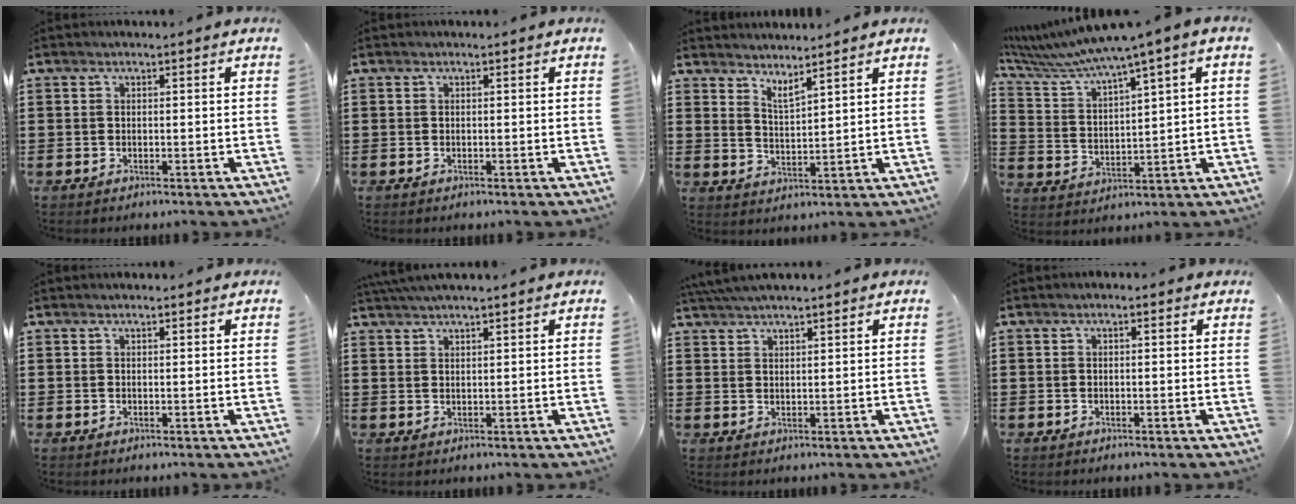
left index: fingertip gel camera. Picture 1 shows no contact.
{"total": 0.0}
{"total": 3.2, "force": [3.1, -0.3, 0.6], "torque": [-0.019, -0.011, 0.057]}
{"total": 5.8, "force": [4.6, -0.8, 3.5], "torque": [-0.089, -0.037, 0.072]}
{"total": 0.9, "force": [0.7, 0.2, 0.4], "torque": [-0.008, 0.002, 0.014]}
{"total": 2.6, "force": [2.4, 0.0, 0.9], "torque": [-0.023, 0.000, 0.046]}
{"total": 3.5, "force": [3.2, 0.3, 1.4], "torque": [-0.036, -0.001, 0.062]}
{"total": 0.7, "force": [0.3, 0.1, 0.6], "torque": [-0.012, 0.002, 0.006]}